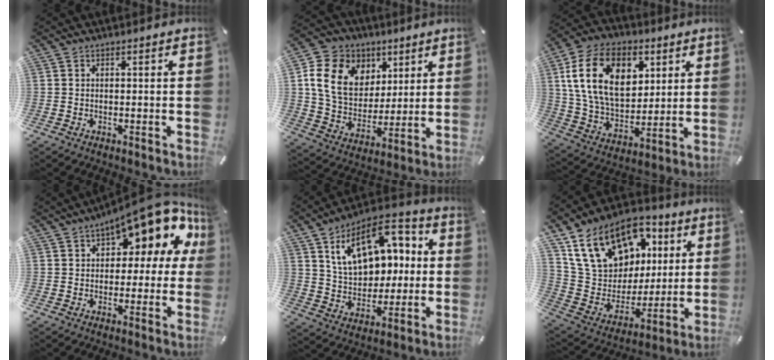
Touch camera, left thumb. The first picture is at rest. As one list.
[{"total": 16.7, "force": [6.1, 13.3, 8.1], "torque": [-0.157, -0.013, 0.117]}, {"total": 20.0, "force": [6.6, 14.2, 12.5], "torque": [-0.243, -0.004, 0.120]}, {"total": 15.2, "force": [8.6, 6.6, 10.7], "torque": [-0.142, -0.059, 0.140]}, {"total": 18.4, "force": [7.2, 12.6, 11.3], "torque": [-0.192, -0.019, 0.131]}, {"total": 20.1, "force": [10.9, 13.9, 9.6], "torque": [-0.172, -0.052, 0.212]}]